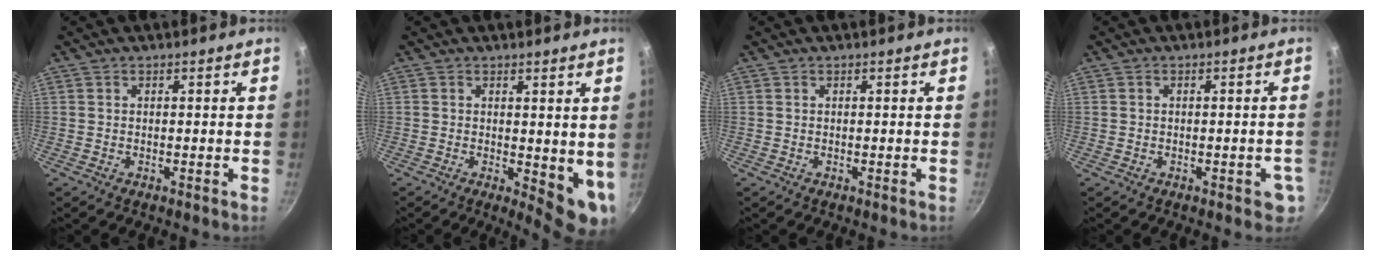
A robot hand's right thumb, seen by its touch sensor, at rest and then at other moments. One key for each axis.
{"total": 7.4, "fx": 0.7, "fy": 3.2, "fz": 6.6, "tx": -0.073, "ty": -0.019, "tz": 0.012}
{"total": 0.0}
{"total": 3.2, "fx": -1.1, "fy": 1.8, "fz": 2.4, "tx": -0.014, "ty": 0.012, "tz": -0.009}